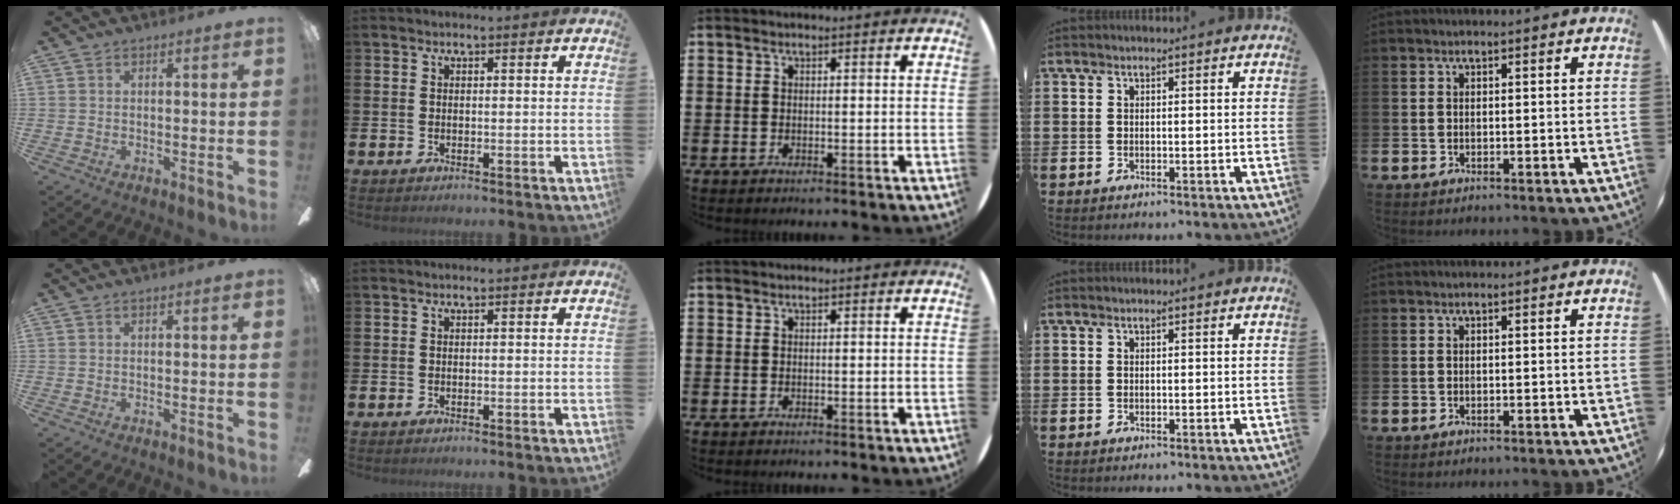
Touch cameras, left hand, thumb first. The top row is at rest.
{}